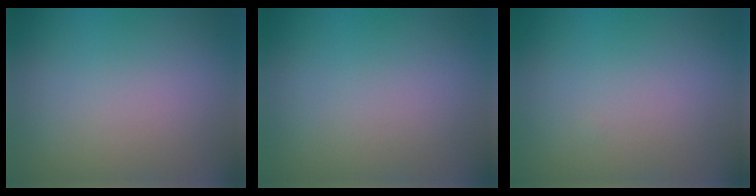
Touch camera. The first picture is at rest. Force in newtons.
{"total": 0.0}
{"total": 0.0}